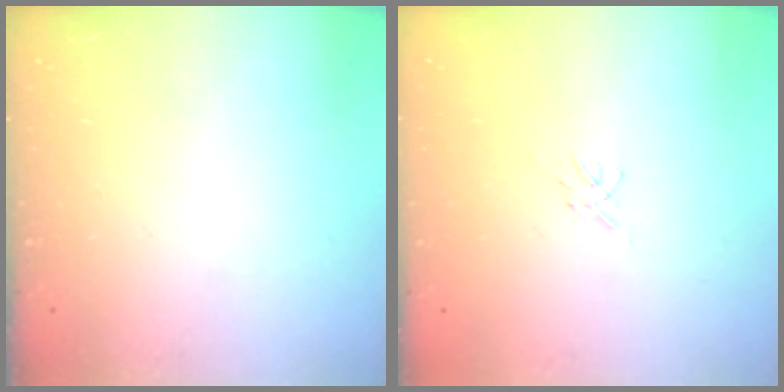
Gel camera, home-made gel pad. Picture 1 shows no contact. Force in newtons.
{"total": 0.0}